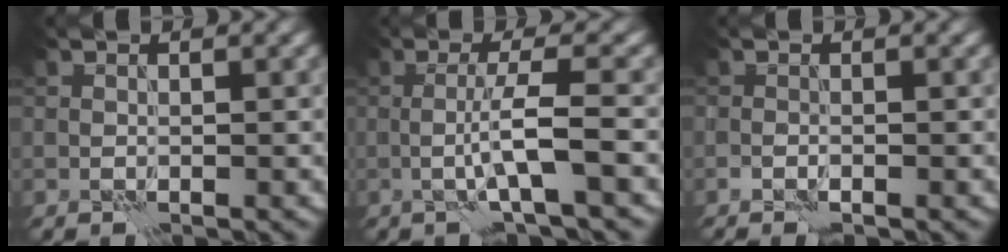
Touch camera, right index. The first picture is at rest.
{"total": 4.0, "force": [-0.9, 0.3, 3.9], "torque": [-0.067, 0.007, -0.024]}
{"total": 1.1, "force": [-0.8, 0.3, 0.7], "torque": [-0.020, 0.000, -0.014]}